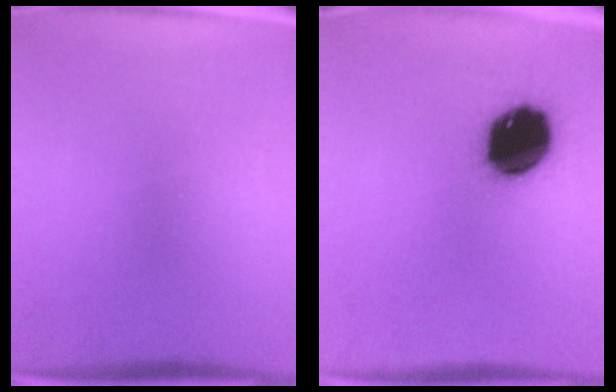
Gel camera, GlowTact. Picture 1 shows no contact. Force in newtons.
{"total": 18.3}